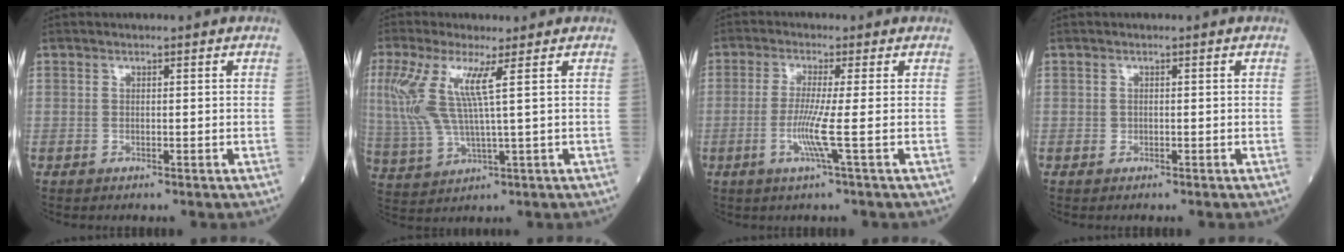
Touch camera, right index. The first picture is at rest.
{"total": 9.0, "force": [2.9, 0.4, 8.5], "torque": [-0.213, 0.005, 0.063]}
{"total": 5.0, "force": [-1.2, -1.2, 4.7], "torque": [-0.102, -0.013, -0.025]}
{"total": 0.0}